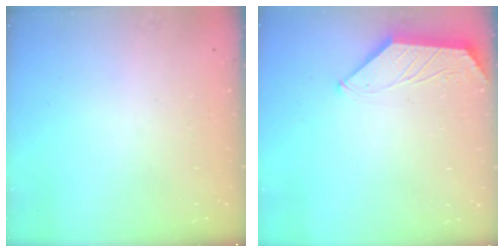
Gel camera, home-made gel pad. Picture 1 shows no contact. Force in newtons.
{"total": 1.1, "press": 1.1, "slide": 0.3}